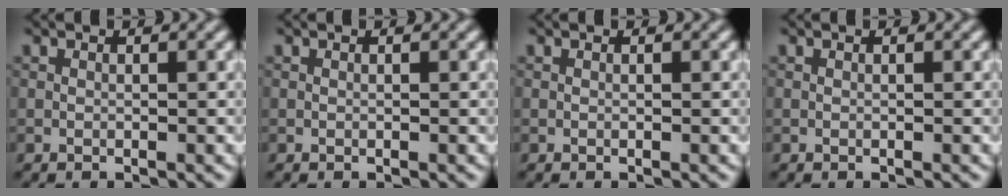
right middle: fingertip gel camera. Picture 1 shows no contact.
{"total": 0.0}
{"total": 0.0}
{"total": 0.0}